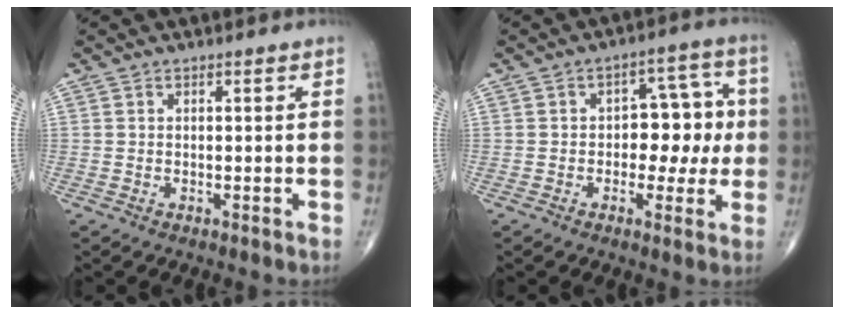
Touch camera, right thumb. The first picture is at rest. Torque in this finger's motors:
{"motor_torque": [0.09, 0.12, 0.17, -0.37, 0.11]}